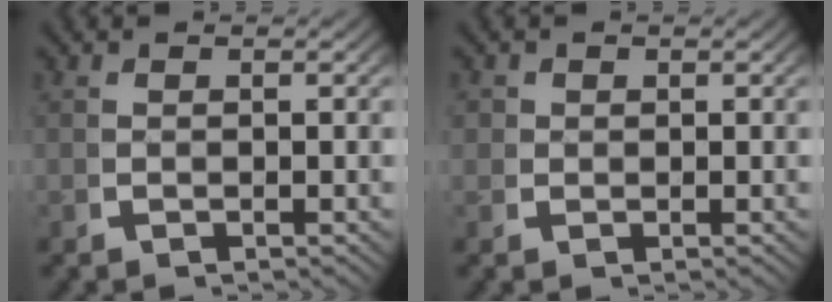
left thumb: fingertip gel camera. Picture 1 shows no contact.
{"total": 1.7, "force": [0.6, 1.5, 0.5], "torque": [-0.014, -0.009, 0.012]}